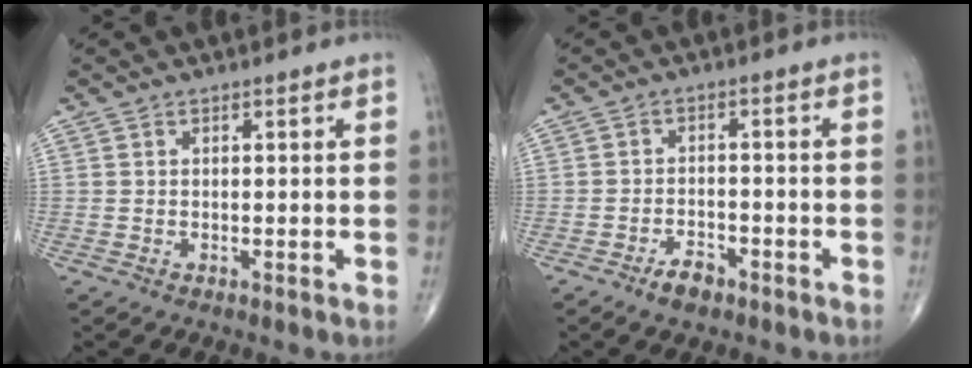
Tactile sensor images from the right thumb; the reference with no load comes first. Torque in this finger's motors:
{"motor_torque": [0.73, -0.16, -0.17, -0.37, 0.04]}